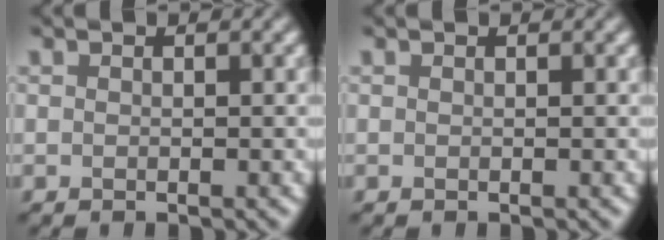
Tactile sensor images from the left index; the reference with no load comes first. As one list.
[{"total": 0.0}]